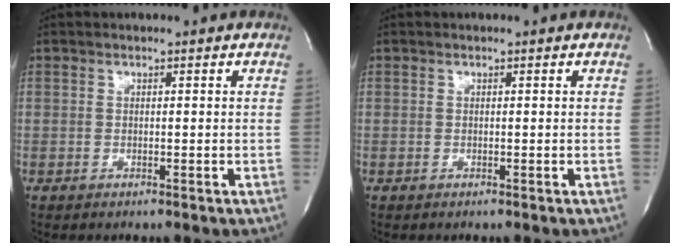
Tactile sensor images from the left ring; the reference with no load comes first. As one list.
[{"total": 0.0}]